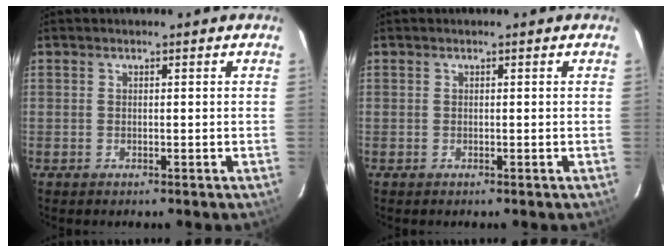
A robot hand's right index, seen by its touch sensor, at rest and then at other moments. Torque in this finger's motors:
{"motor_torque": [0.00, 0.00, 0.00, 0.00]}